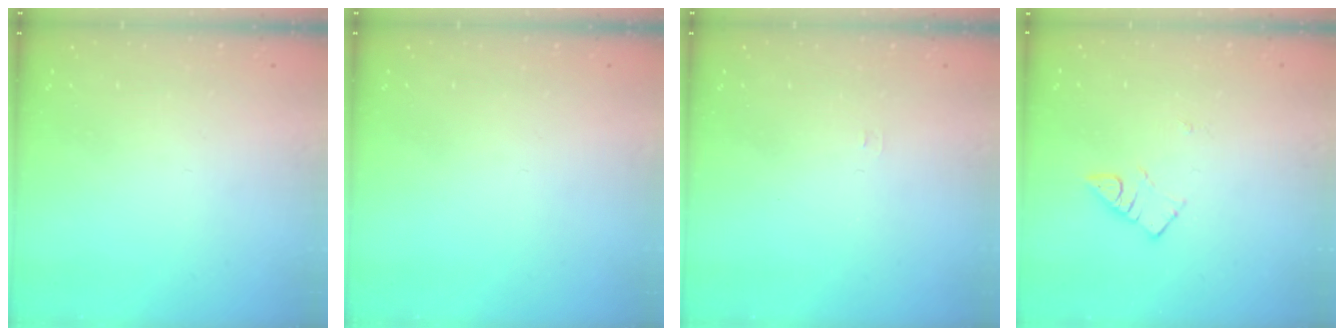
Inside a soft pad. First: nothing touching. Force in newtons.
{"total": 0.0}
{"total": 3.3, "press": 3.3, "slide": 0.4}
{"total": 2.8, "press": 2.7, "slide": 0.3}